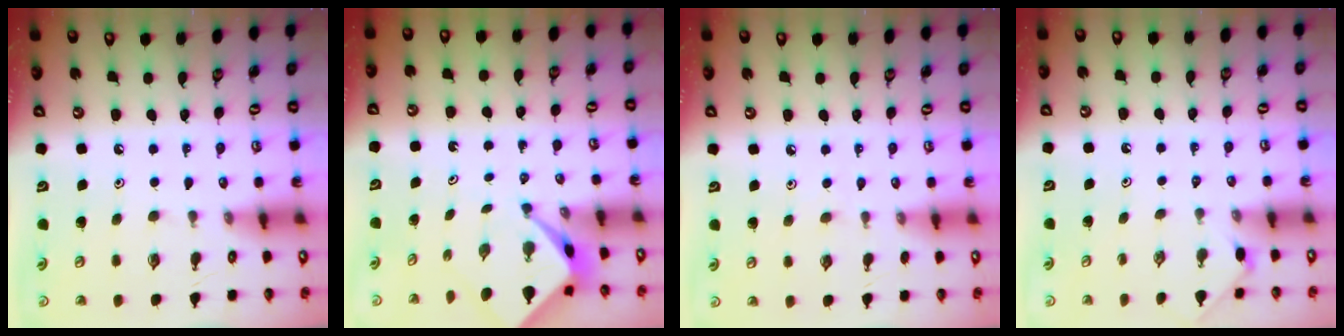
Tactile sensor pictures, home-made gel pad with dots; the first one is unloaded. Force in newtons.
{"total": 2.3, "press": 2.3, "slide": 0.3}
{"total": 2.9, "press": 2.8, "slide": 0.4}
{"total": 1.4, "press": 1.4, "slide": 0.4}